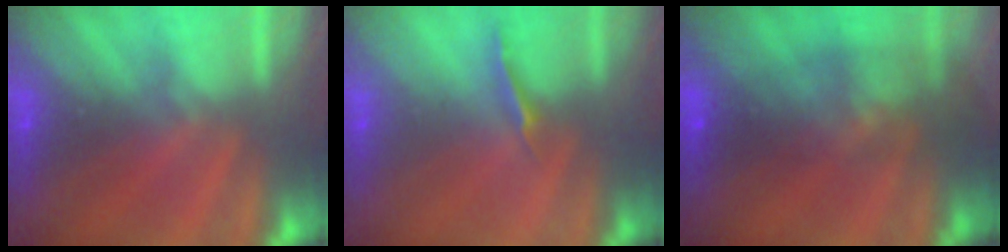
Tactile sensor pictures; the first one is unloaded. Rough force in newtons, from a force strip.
{"total": 1.3}
{"total": 7.0}